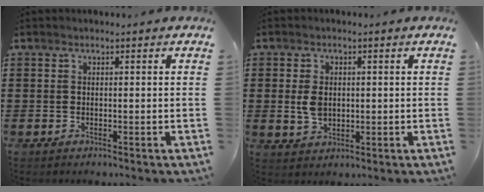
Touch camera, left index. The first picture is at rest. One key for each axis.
{"total": 3.7, "fx": 0.4, "fy": 2.5, "fz": 2.7, "tx": -0.065, "ty": 0.005, "tz": 0.005}